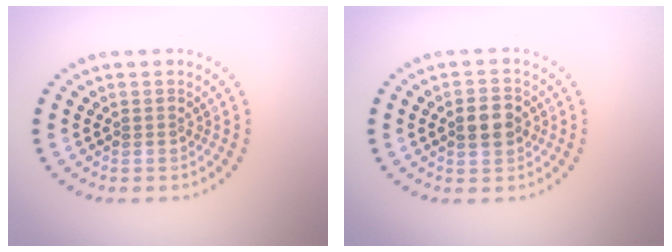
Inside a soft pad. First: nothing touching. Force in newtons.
{"total": 3.1, "press": 3.1, "slide": 0.1}